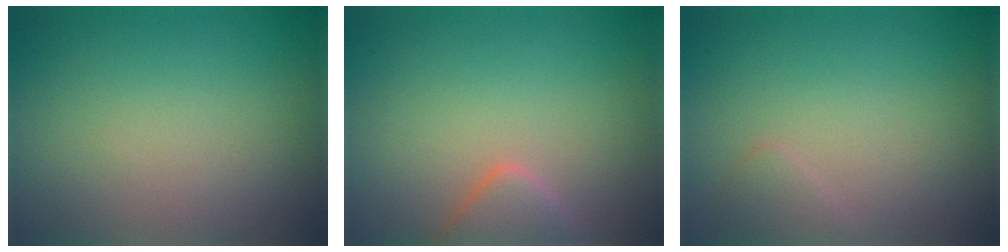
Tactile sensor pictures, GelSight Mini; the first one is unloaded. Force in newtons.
{"total": 2.8, "press": 2.8, "slide": 0.3}
{"total": 1.1, "press": 1.1, "slide": 0.0}